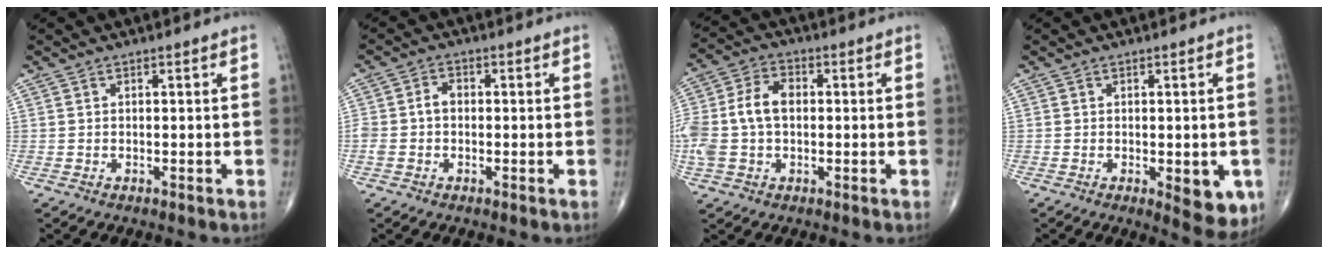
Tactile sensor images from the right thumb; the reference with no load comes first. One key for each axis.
{"total": 3.6, "fx": -0.4, "fy": 2.6, "fz": 2.4, "tx": -0.053, "ty": 0.016, "tz": -0.011}
{"total": 11.7, "fx": 0.0, "fy": 7.8, "fz": 8.7, "tx": -0.190, "ty": 0.030, "tz": 0.000}
{"total": 7.6, "fx": -2.1, "fy": 3.1, "fz": 6.6, "tx": -0.060, "ty": -0.011, "tz": -0.020}